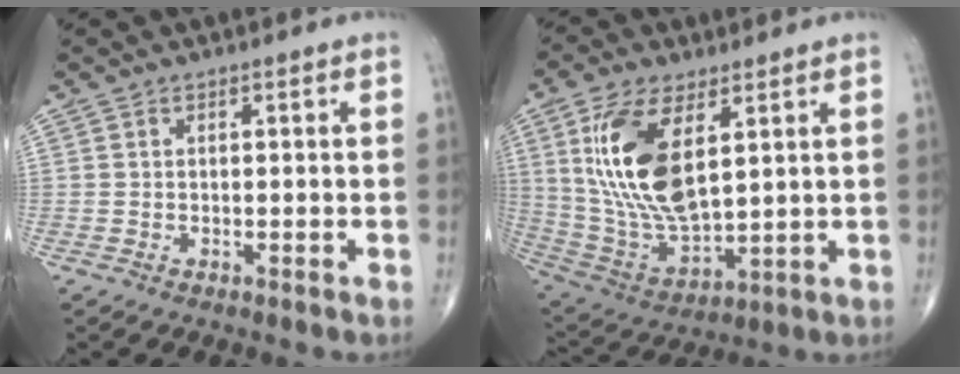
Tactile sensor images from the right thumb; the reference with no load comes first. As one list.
[{"total": 18.0, "force": [5.3, 8.2, 15.1], "torque": [-0.296, -0.025, 0.112]}]